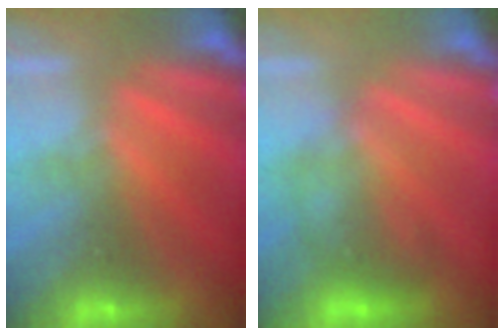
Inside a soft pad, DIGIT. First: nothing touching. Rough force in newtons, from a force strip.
{"total": 1.7}